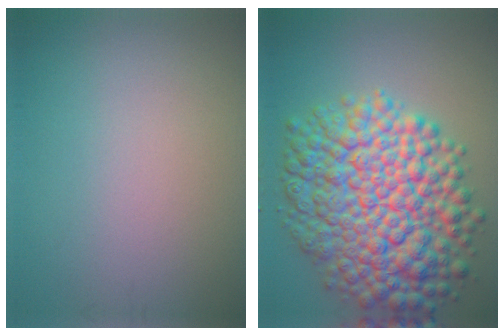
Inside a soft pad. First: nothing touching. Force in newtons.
{"total": 12.3, "press": 12.3, "slide": 0.3}